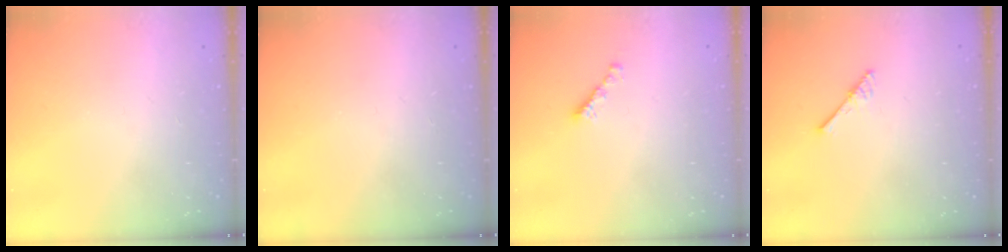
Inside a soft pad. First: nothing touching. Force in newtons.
{"total": 0.0}
{"total": 2.2, "press": 2.1, "slide": 0.5}
{"total": 3.0, "press": 3.0, "slide": 0.3}